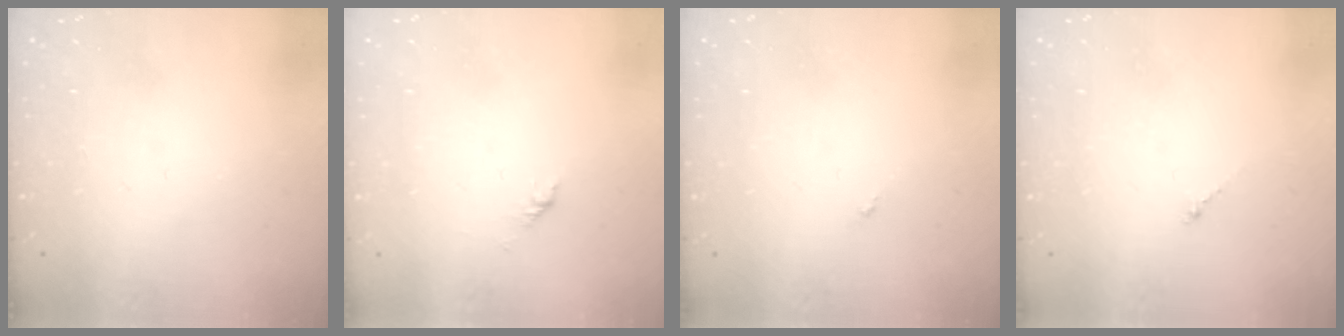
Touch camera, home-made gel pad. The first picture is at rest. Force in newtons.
{"total": 1.5, "press": 1.4, "slide": 0.5}
{"total": 0.0}
{"total": 0.7, "press": 0.6, "slide": 0.4}